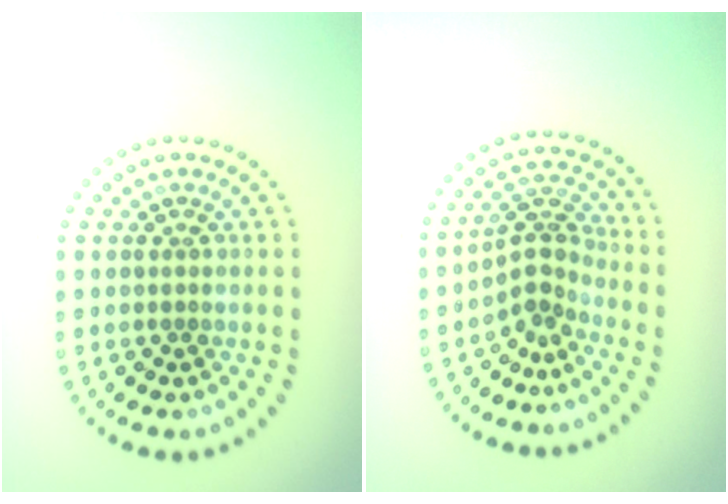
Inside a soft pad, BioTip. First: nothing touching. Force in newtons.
{"total": 2.9, "press": 2.0, "slide": 2.1}